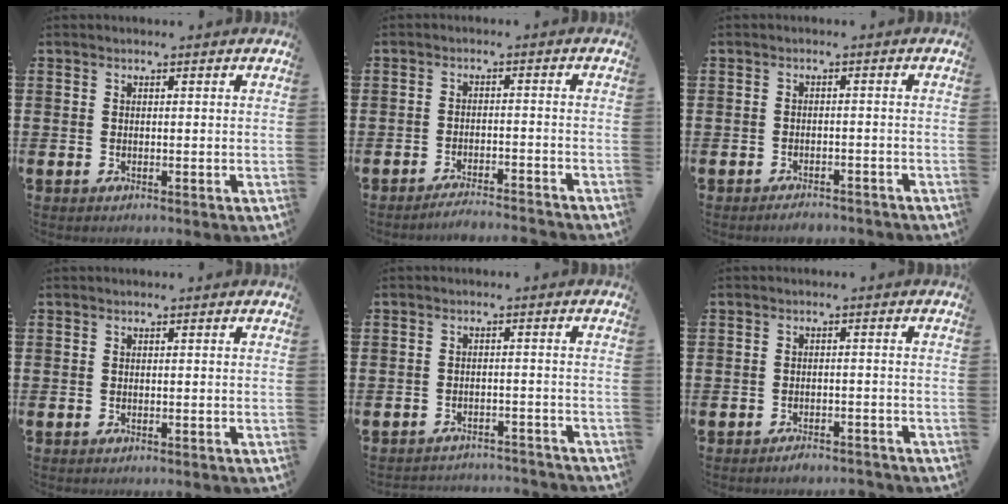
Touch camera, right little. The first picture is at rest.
{"total": 2.5, "force": [-2.5, -0.2, 0.6], "torque": [-0.010, 0.005, -0.050]}
{"total": 1.7, "force": [-1.7, 0.1, 0.4], "torque": [-0.010, 0.001, -0.033]}
{"total": 0.0}
{"total": 2.3, "force": [-2.3, 0.0, -0.1], "torque": [-0.004, 0.003, -0.050]}
{"total": 1.9, "force": [-1.8, 0.1, 0.5], "torque": [-0.012, 0.003, -0.036]}